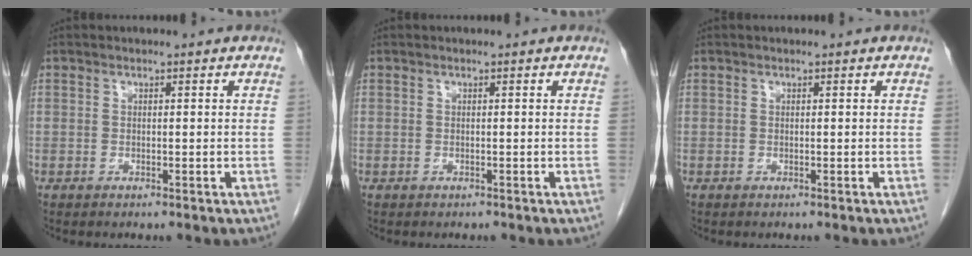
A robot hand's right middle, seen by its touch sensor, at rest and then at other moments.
{"total": 0.0}
{"total": 0.0}